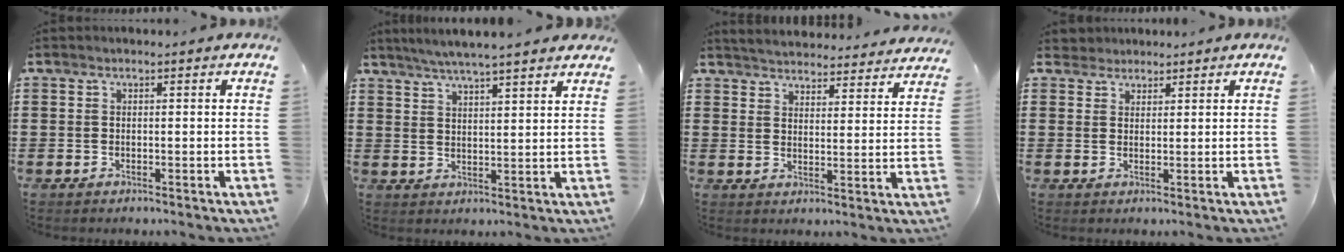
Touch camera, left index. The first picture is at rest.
{"total": 4.9, "force": [4.5, -0.3, 1.8], "torque": [-0.050, -0.019, 0.080]}
{"total": 4.2, "force": [4.2, -0.2, 0.2], "torque": [-0.022, -0.028, 0.073]}
{"total": 2.2, "force": [2.0, 1.0, -0.2], "torque": [-0.003, 0.008, 0.039]}